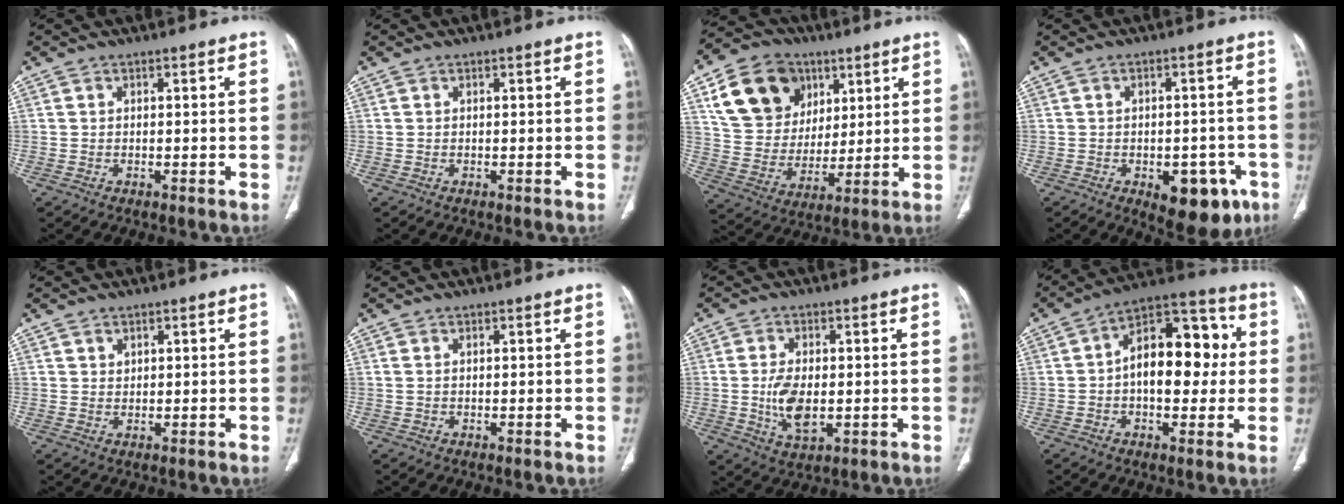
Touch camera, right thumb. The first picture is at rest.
{"total": 0.0}
{"total": 18.7, "force": [8.4, 14.3, 8.5], "torque": [-0.126, -0.013, 0.160]}
{"total": 11.1, "force": [-5.0, 6.0, 8.0], "torque": [-0.065, 0.018, -0.054]}
{"total": 1.4, "force": [0.9, 0.9, 0.3], "torque": [0.004, -0.007, 0.016]}
{"total": 0.5, "force": [0.2, 0.3, 0.4], "torque": [-0.012, 0.010, 0.006]}
{"total": 7.6, "force": [-0.7, 4.1, 6.3], "torque": [-0.119, -0.006, -0.005]}
{"total": 16.5, "force": [1.0, 9.4, 13.5], "torque": [-0.161, 0.039, 0.006]}